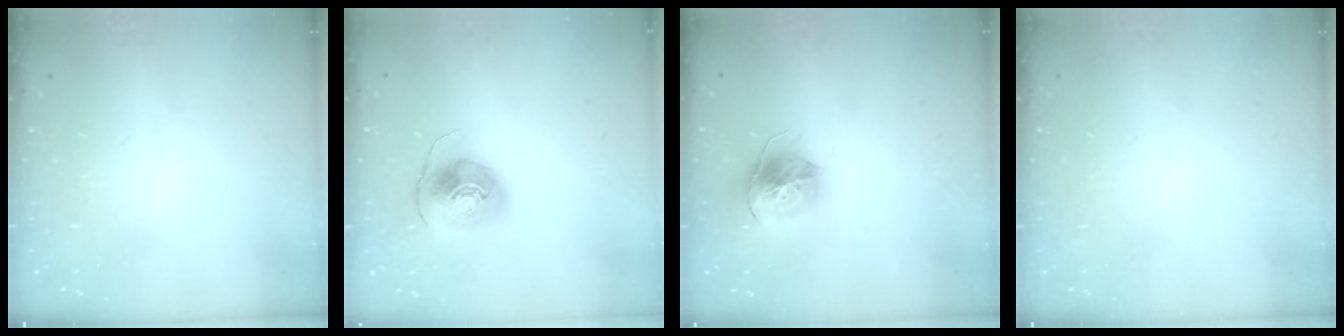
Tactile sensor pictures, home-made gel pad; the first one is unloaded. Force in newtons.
{"total": 8.4, "press": 8.3, "slide": 1.5}
{"total": 14.8, "press": 14.7, "slide": 1.6}
{"total": 0.0}